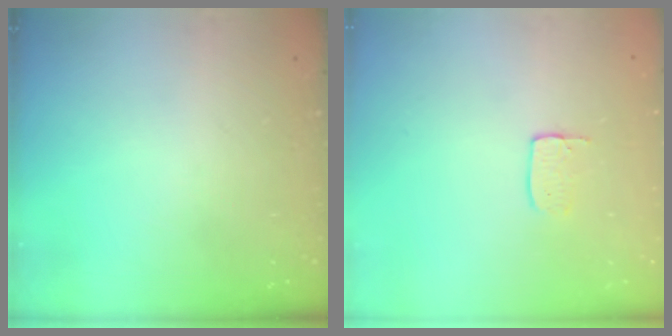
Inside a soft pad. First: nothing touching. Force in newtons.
{"total": 3.5, "press": 3.5, "slide": 0.2}